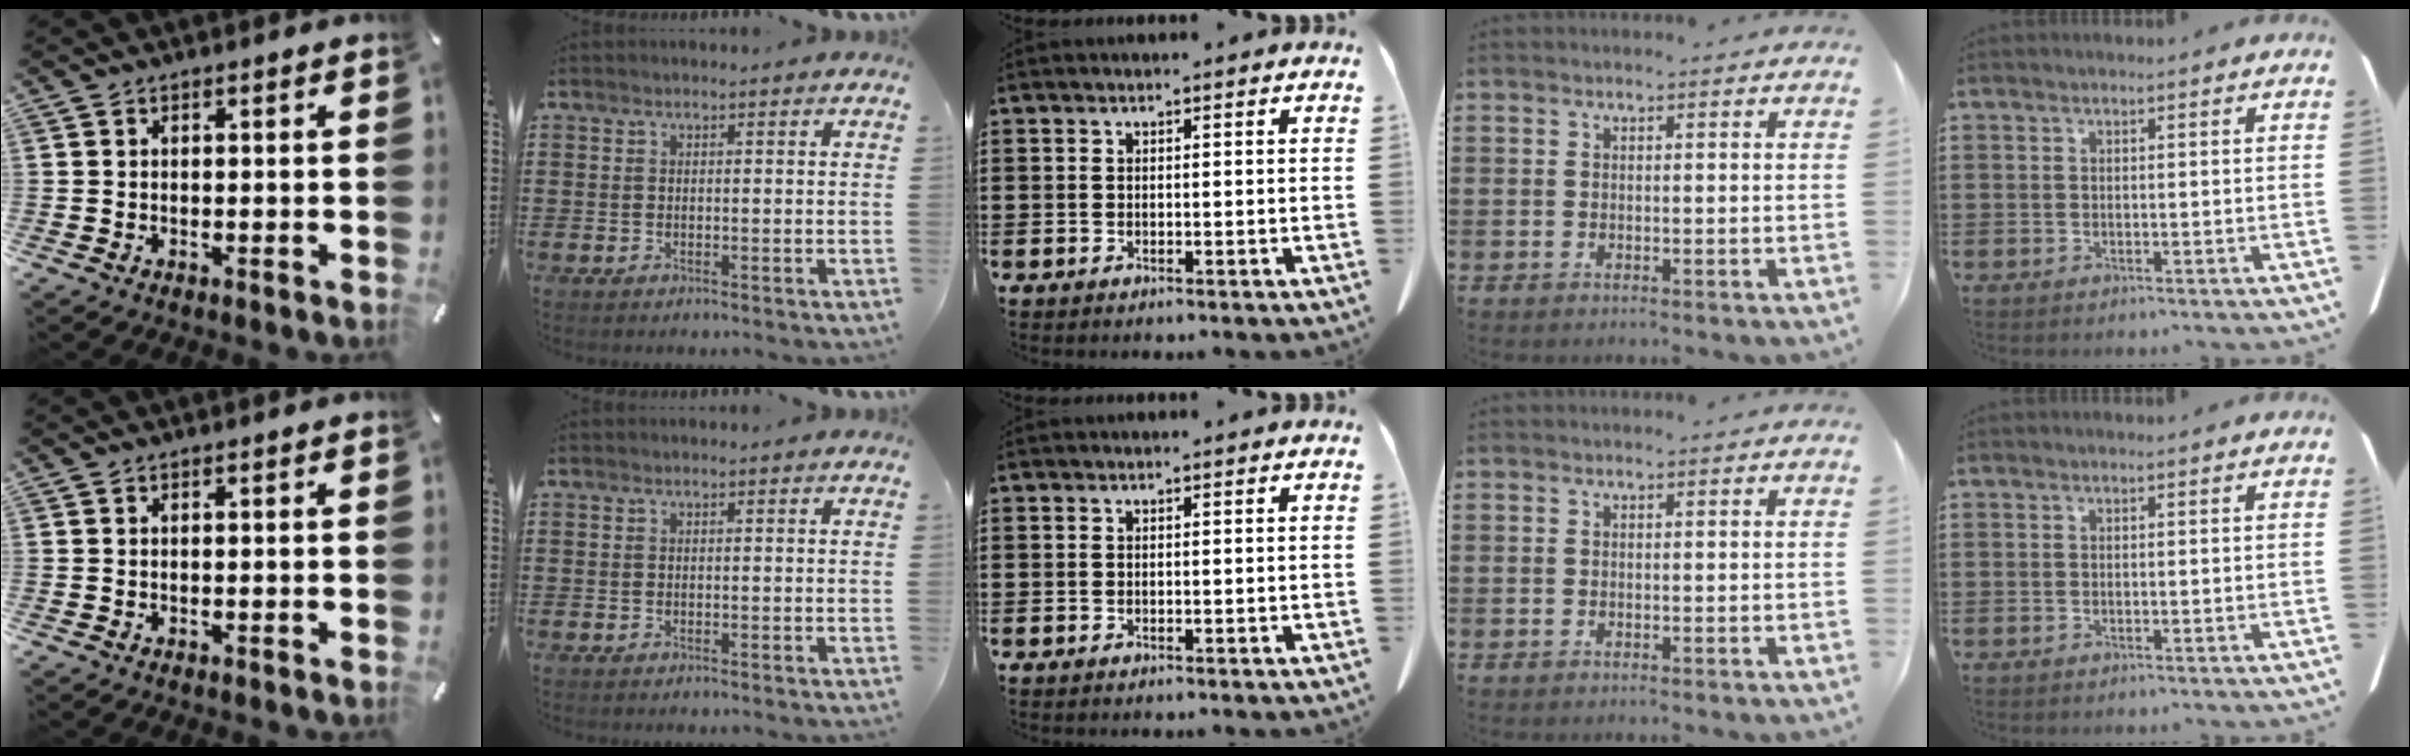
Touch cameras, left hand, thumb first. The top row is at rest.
{}